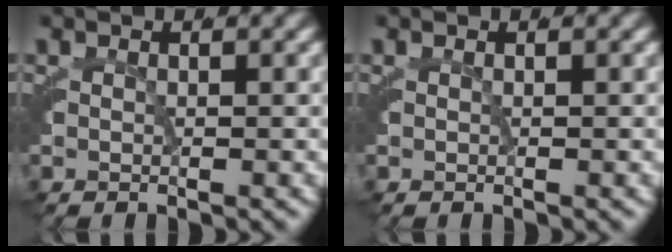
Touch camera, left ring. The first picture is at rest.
{"total": 0.0}